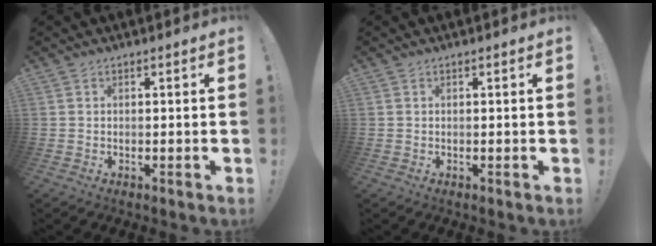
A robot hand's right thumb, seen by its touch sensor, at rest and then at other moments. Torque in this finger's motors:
{"motor_torque": [0.00, 0.00, 0.08, -0.07, -0.01]}